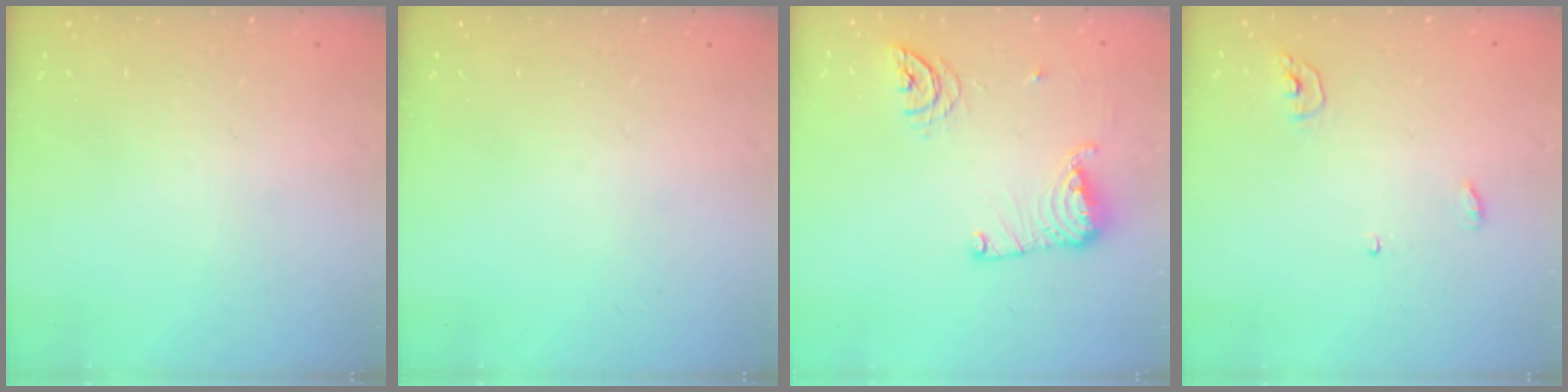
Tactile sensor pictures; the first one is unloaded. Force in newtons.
{"total": 0.0}
{"total": 12.2, "press": 12.1, "slide": 1.2}
{"total": 3.8, "press": 3.8, "slide": 0.5}